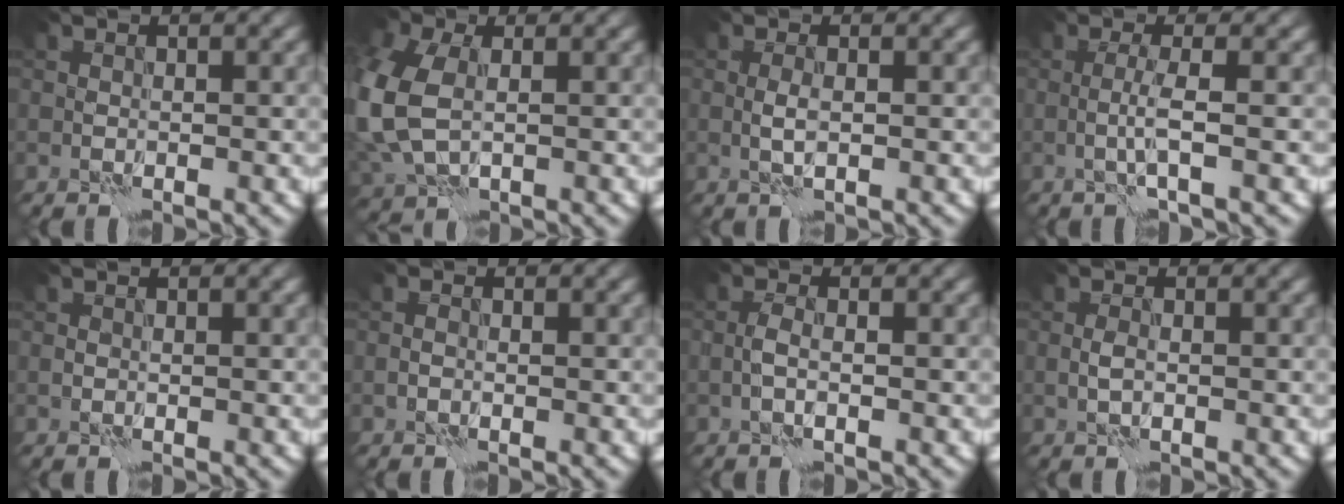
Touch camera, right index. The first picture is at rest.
{"total": 10.9, "force": [-0.1, 7.7, 7.8], "torque": [-0.223, -0.013, 0.013]}
{"total": 1.4, "force": [0.1, 0.4, 1.3], "torque": [-0.031, 0.000, 0.002]}
{"total": 2.3, "force": [-0.1, 0.2, 2.3], "torque": [-0.049, -0.002, -0.007]}
{"total": 0.0}
{"total": 0.5, "force": [-0.3, 0.3, 0.3], "torque": [-0.009, 0.005, -0.008]}
{"total": 1.4, "force": [-0.3, 0.5, 1.3], "torque": [-0.031, 0.004, -0.010]}
{"total": 0.7, "force": [-0.2, 0.0, 0.7], "torque": [-0.017, 0.002, -0.005]}